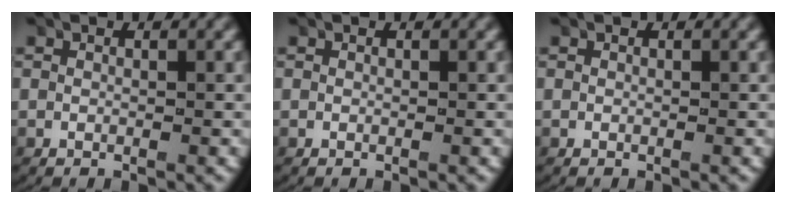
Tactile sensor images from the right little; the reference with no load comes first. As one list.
[{"total": 0.0}, {"total": 0.0}]